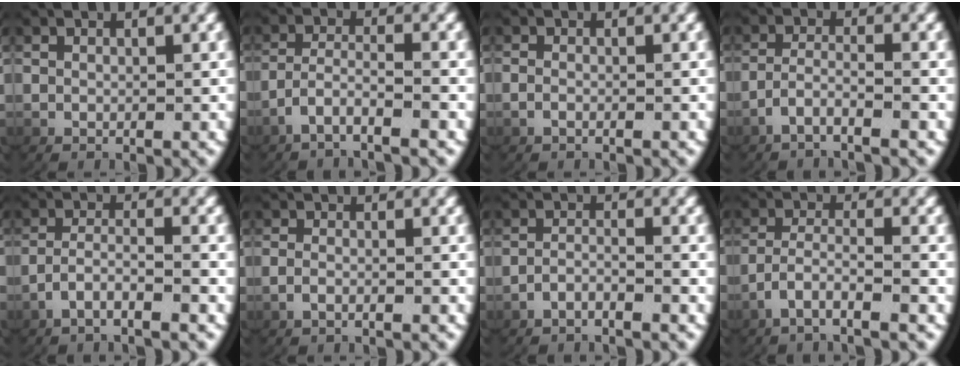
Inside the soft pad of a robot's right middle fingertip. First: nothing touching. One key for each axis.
{"total": 3.7, "fx": -3.0, "fy": 0.6, "fz": 2.2, "tx": -0.053, "ty": -0.013, "tz": -0.046}
{"total": 0.9, "fx": -0.7, "fy": 0.2, "fz": 0.6, "tx": -0.023, "ty": -0.002, "tz": -0.012}
{"total": 2.9, "fx": -2.3, "fy": 0.2, "fz": 1.8, "tx": -0.044, "ty": -0.010, "tz": -0.038}
{"total": 3.1, "fx": -2.4, "fy": 0.4, "fz": 1.9, "tx": -0.048, "ty": -0.010, "tz": -0.040}
{"total": 1.4, "fx": -1.0, "fy": 0.1, "fz": 1.0, "tx": -0.033, "ty": -0.003, "tz": -0.017}
{"total": 2.3, "fx": -2.2, "fy": 0.1, "fz": 0.8, "tx": -0.024, "ty": -0.006, "tz": -0.038}
{"total": 4.1, "fx": -3.0, "fy": 0.8, "fz": 2.7, "tx": -0.062, "ty": -0.017, "tz": -0.043}